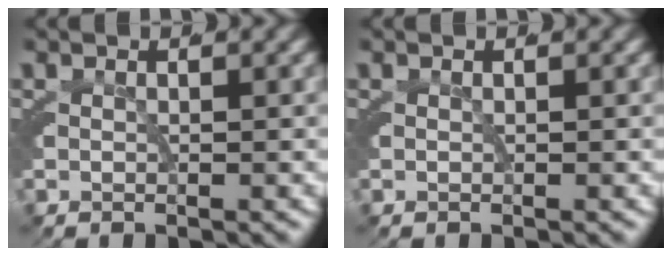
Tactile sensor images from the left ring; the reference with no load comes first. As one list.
[{"total": 0.0}]